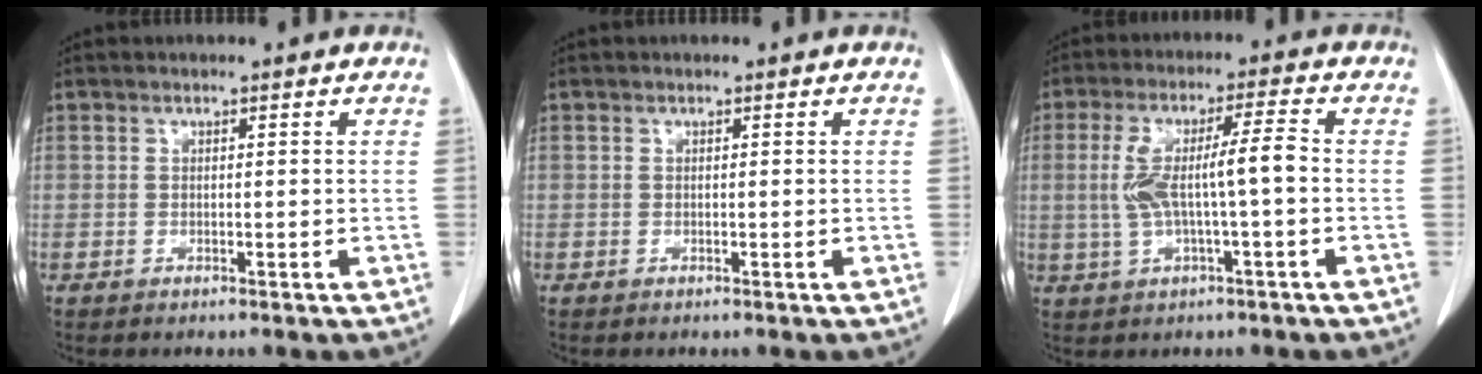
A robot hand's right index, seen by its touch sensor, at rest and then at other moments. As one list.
[{"total": 0.0}, {"total": 8.0, "force": [-0.2, 0.7, 8.0], "torque": [-0.158, 0.021, 0.000]}]